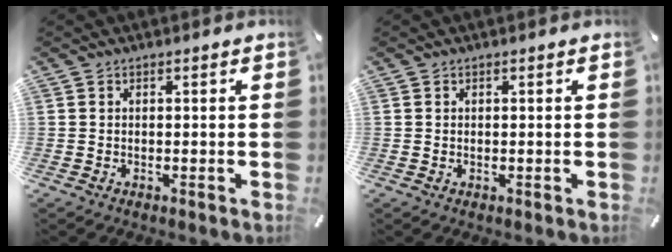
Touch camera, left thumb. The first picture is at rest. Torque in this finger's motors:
{"motor_torque": [-0.09, -0.24, 0.03, 0.02, -0.01]}